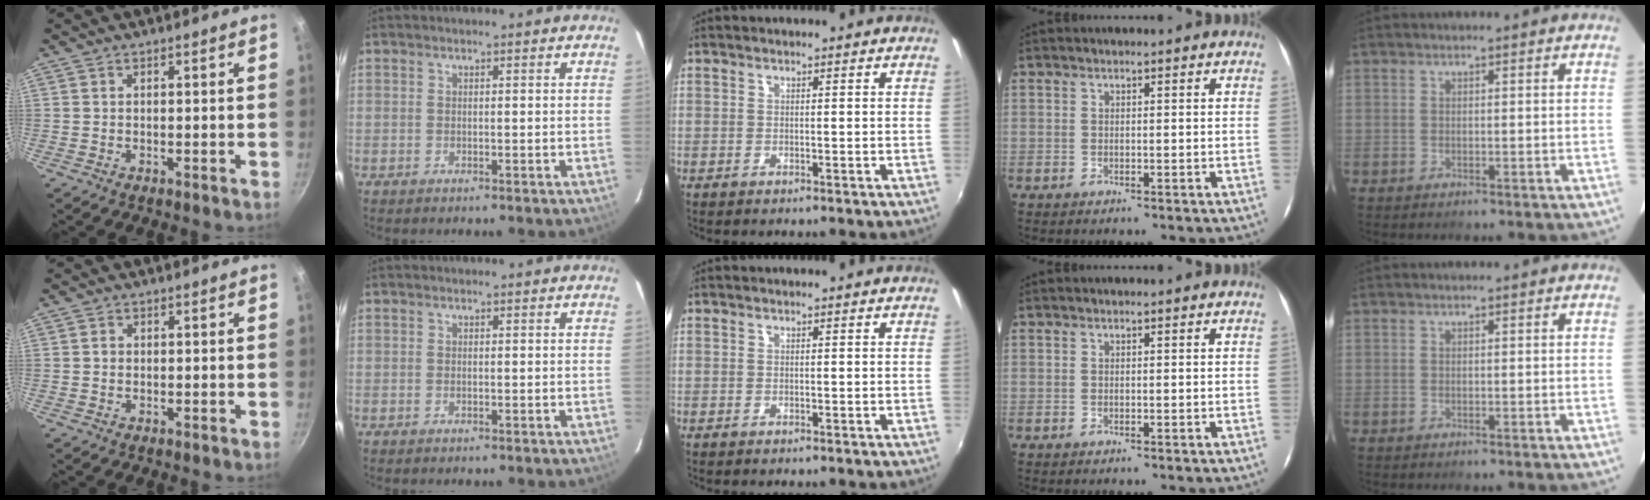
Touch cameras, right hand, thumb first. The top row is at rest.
{"thumb": {"total": 1.1, "force": [0.0, 1.0, 0.5], "torque": [-0.007, 0.004, -0.001]}}